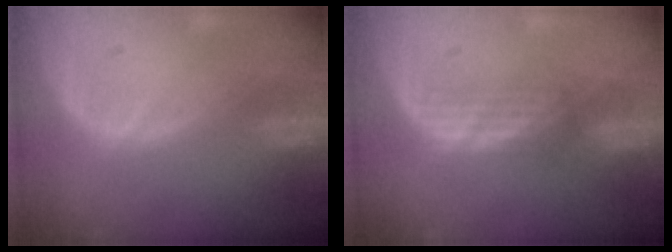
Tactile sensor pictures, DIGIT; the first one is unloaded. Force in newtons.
{"total": 2.7, "press": 2.5, "slide": 0.9}